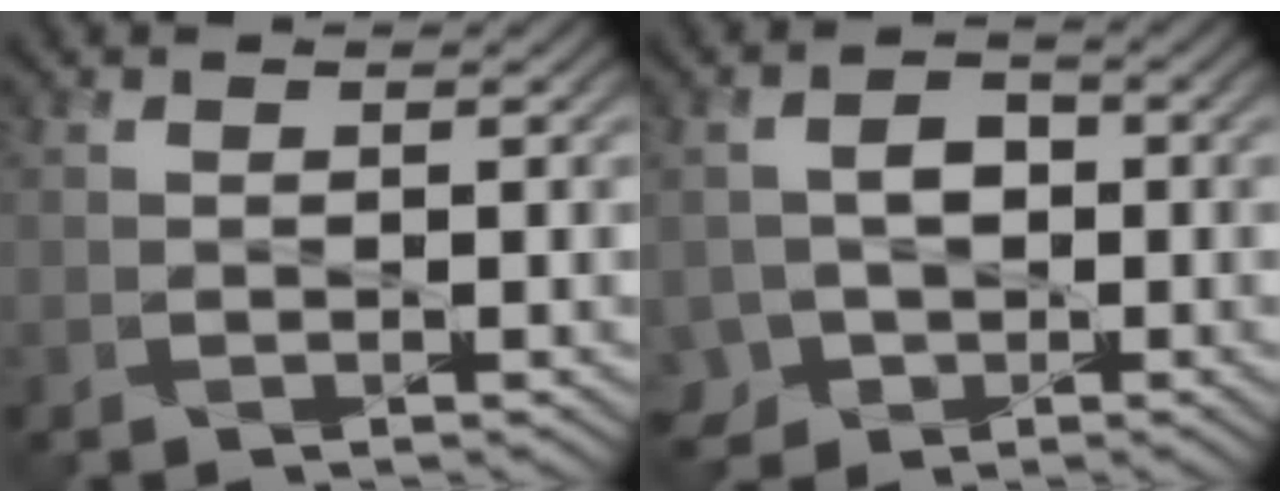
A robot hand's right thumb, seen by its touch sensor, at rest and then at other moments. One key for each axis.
{"total": 5.0, "fx": -1.4, "fy": 4.2, "fz": 2.2, "tx": -0.044, "ty": -0.002, "tz": -0.024}